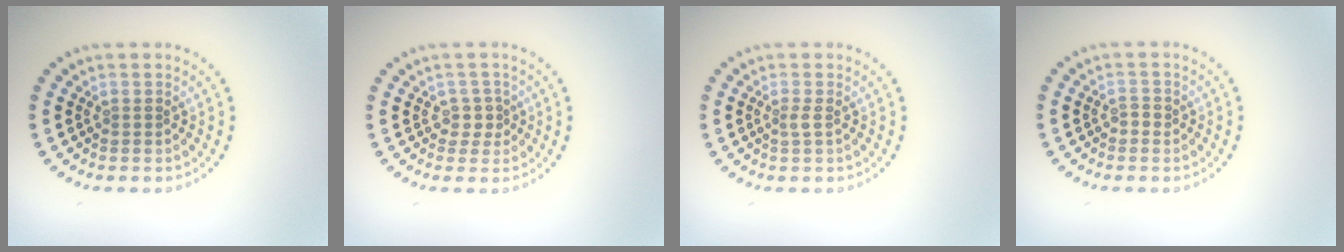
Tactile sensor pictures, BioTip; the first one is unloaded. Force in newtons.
{"total": 1.6, "press": 1.3, "slide": 0.9}
{"total": 0.9, "press": 0.6, "slide": 0.7}
{"total": 0.9, "press": 0.9, "slide": 0.3}